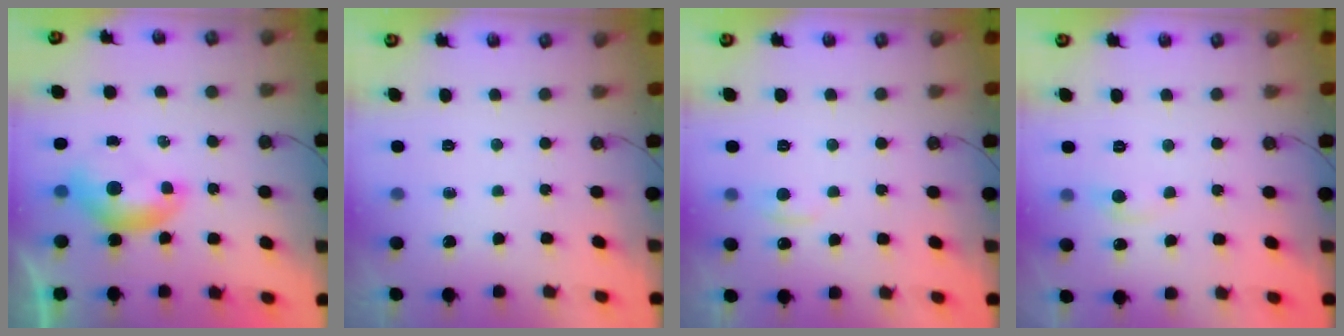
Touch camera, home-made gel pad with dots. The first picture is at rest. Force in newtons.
{"total": 0.0}
{"total": 0.9, "press": 0.6, "slide": 0.7}
{"total": 0.8, "press": 0.4, "slide": 0.6}